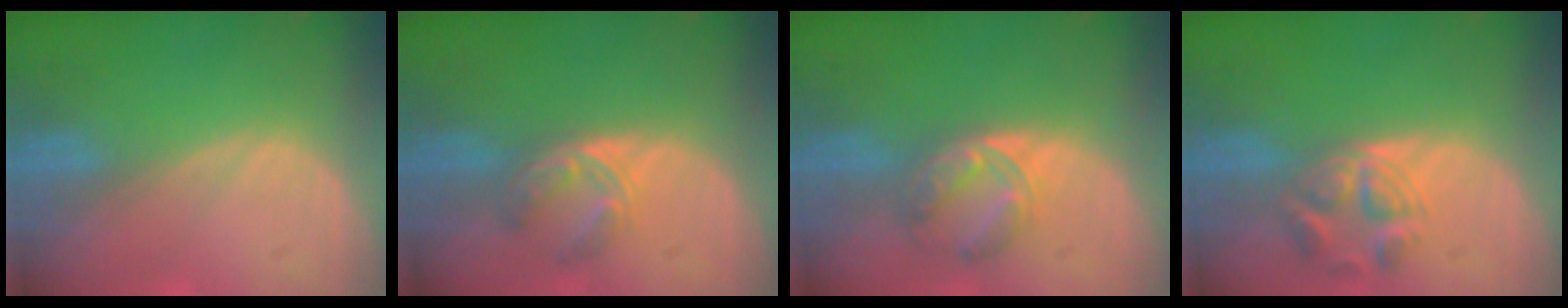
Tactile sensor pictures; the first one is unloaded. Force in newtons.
{"total": 5.7, "press": 4.7, "slide": 3.3}
{"total": 5.8, "press": 5.6, "slide": 1.7}
{"total": 5.7, "press": 5.1, "slide": 2.4}